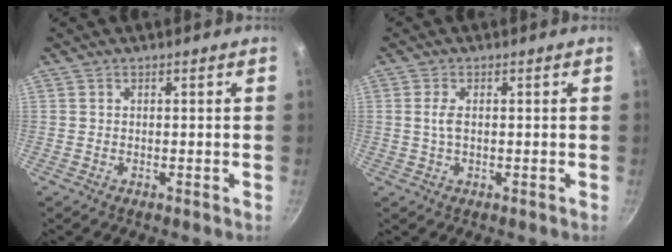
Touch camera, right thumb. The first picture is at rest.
{"total": 2.4, "force": [0.2, 1.1, 2.1], "torque": [-0.046, 0.001, 0.004]}